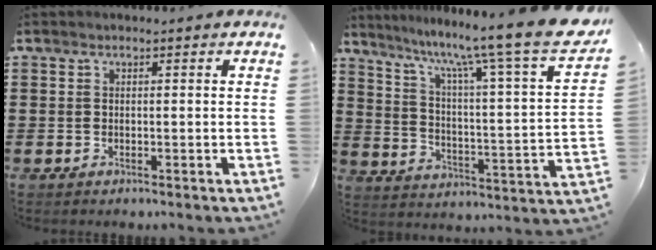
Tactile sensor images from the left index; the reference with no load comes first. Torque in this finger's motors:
{"motor_torque": [1.71, -0.42, 0.42, 0.21]}